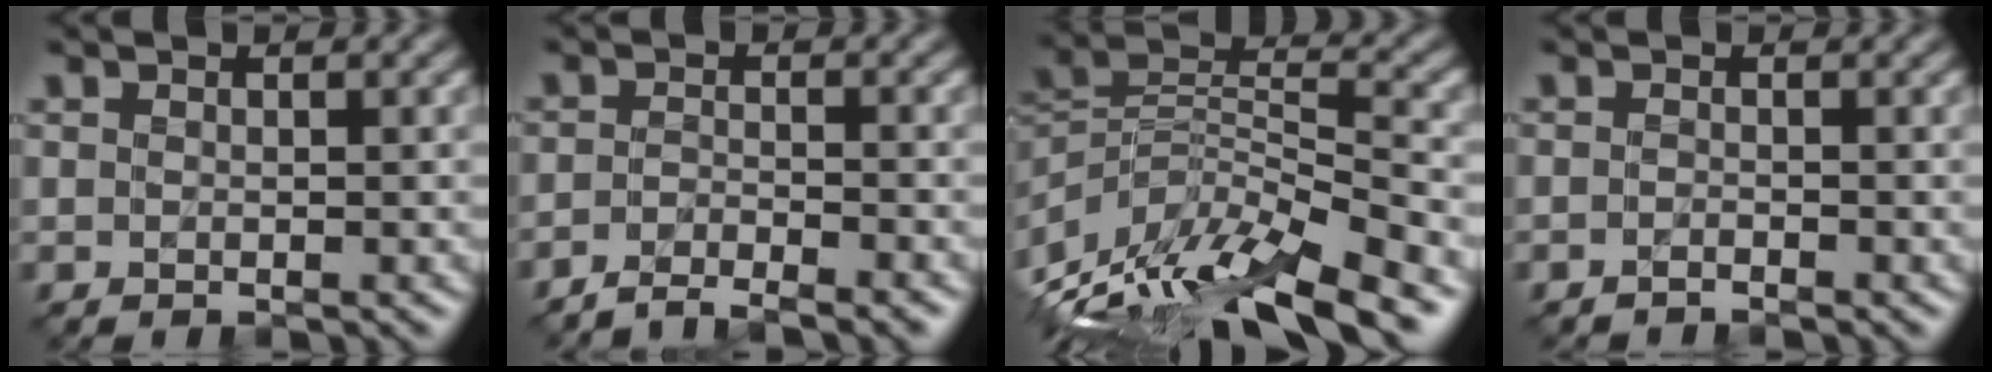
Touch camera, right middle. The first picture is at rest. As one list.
[{"total": 3.2, "force": [-2.9, 0.3, 1.3], "torque": [-0.016, -0.004, -0.057]}, {"total": 13.1, "force": [-8.6, 4.6, 8.7], "torque": [-0.187, 0.010, -0.149]}, {"total": 1.1, "force": [-1.1, -0.1, 0.0], "torque": [0.000, -0.007, -0.023]}]